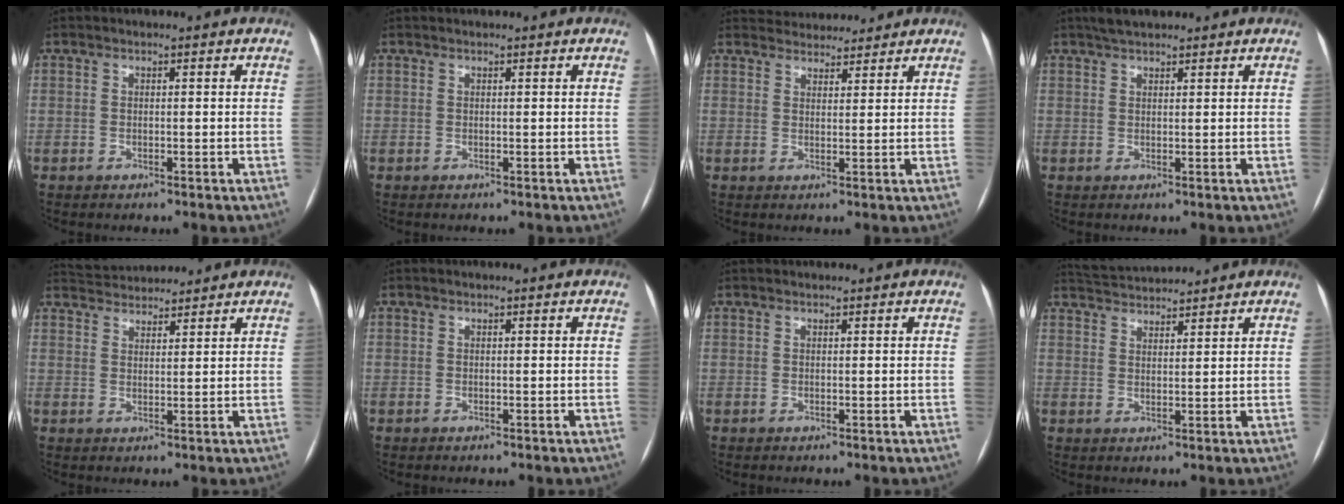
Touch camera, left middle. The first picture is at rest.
{"total": 0.6, "force": [0.6, 0.1, 0.1], "torque": [-0.004, 0.016, 0.013]}
{"total": 6.5, "force": [6.2, 1.8, 0.7], "torque": [-0.006, 0.019, 0.085]}
{"total": 3.6, "force": [3.0, 1.1, 1.6], "torque": [-0.027, 0.020, 0.052]}
{"total": 6.7, "force": [6.5, 1.2, 1.1], "torque": [-0.026, 0.029, 0.103]}
{"total": 0.0}
{"total": 0.8, "force": [0.7, 0.2, 0.1], "torque": [-0.006, 0.018, 0.015]}
{"total": 6.1, "force": [6.0, 0.2, 0.9], "torque": [-0.027, 0.028, 0.102]}